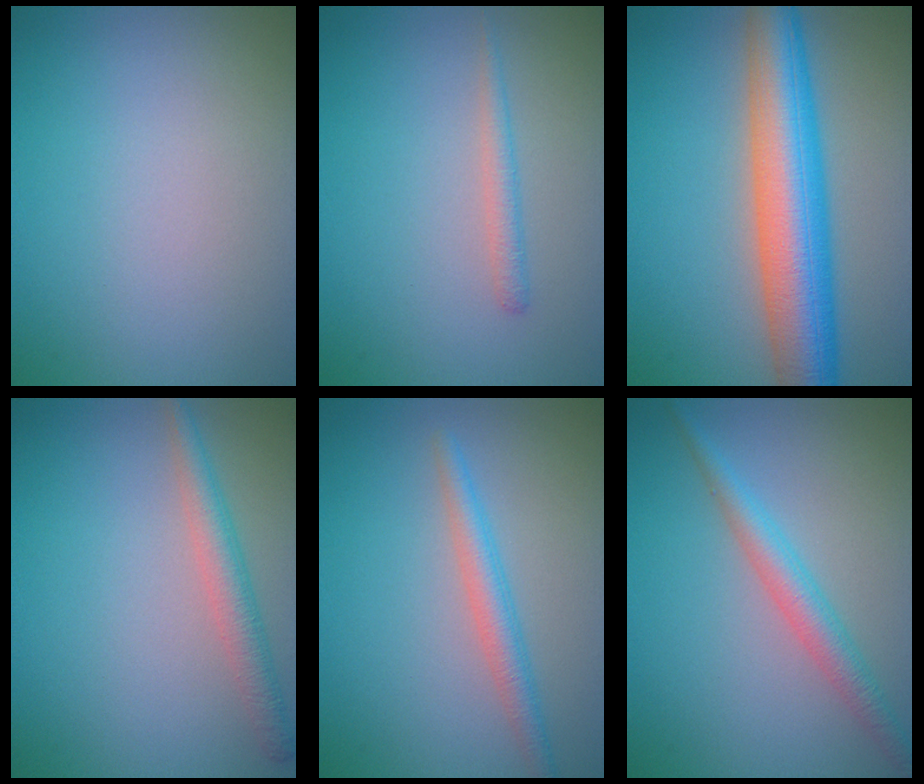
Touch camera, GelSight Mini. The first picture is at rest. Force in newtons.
{"total": 1.3, "press": 1.3, "slide": 0.0}
{"total": 9.2, "press": 9.2, "slide": 0.3}
{"total": 2.8, "press": 2.8, "slide": 0.2}
{"total": 2.5, "press": 2.5, "slide": 0.0}
{"total": 2.9, "press": 2.9, "slide": 0.1}